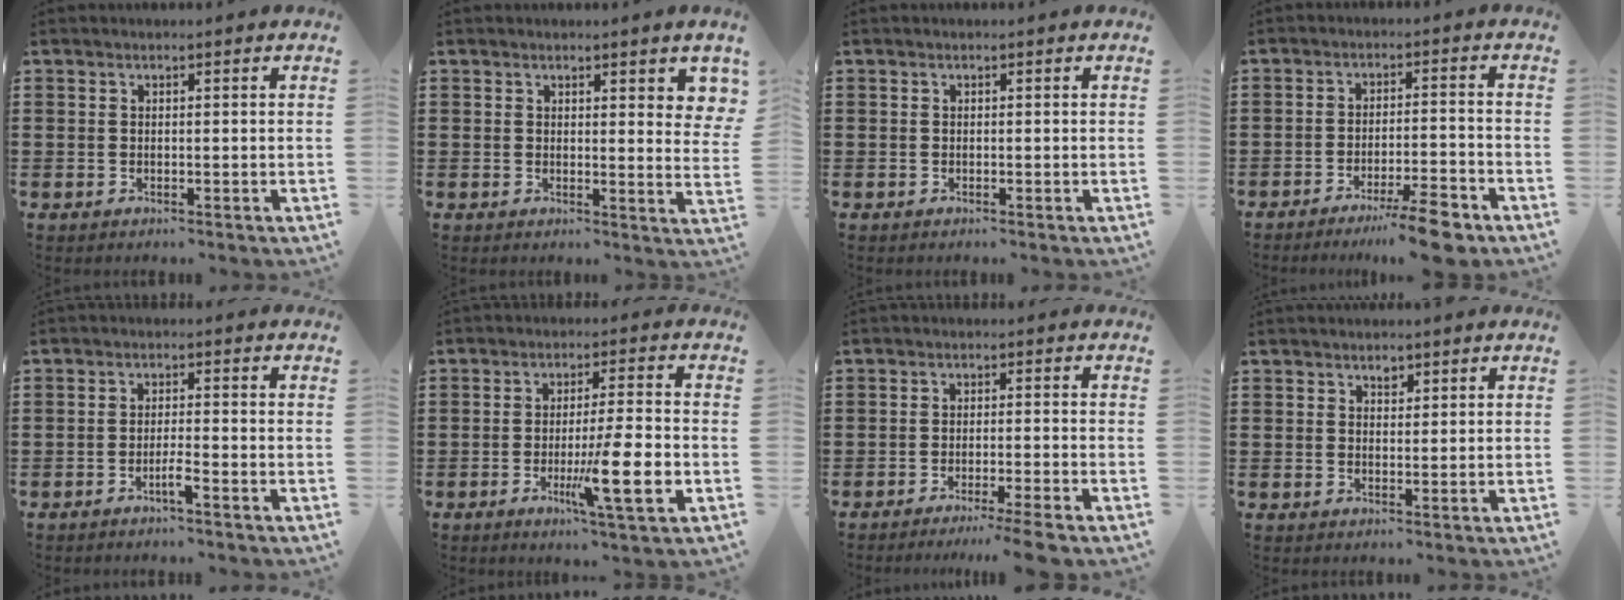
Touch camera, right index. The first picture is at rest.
{"total": 2.0, "force": [1.7, 0.5, 1.0], "torque": [-0.007, -0.003, 0.028]}
{"total": 0.0}
{"total": 7.0, "force": [-5.6, 0.2, 4.1], "torque": [-0.062, -0.004, -0.100]}
{"total": 2.4, "force": [-1.5, 0.1, 1.8], "torque": [-0.032, 0.000, -0.028]}
{"total": 10.4, "force": [-3.2, 1.1, 9.9], "torque": [-0.170, -0.012, -0.053]}
{"total": 3.4, "force": [-2.8, -0.6, 1.7], "torque": [-0.028, -0.008, -0.053]}
{"total": 1.5, "force": [1.0, 0.8, 0.6], "torque": [-0.015, 0.003, 0.019]}